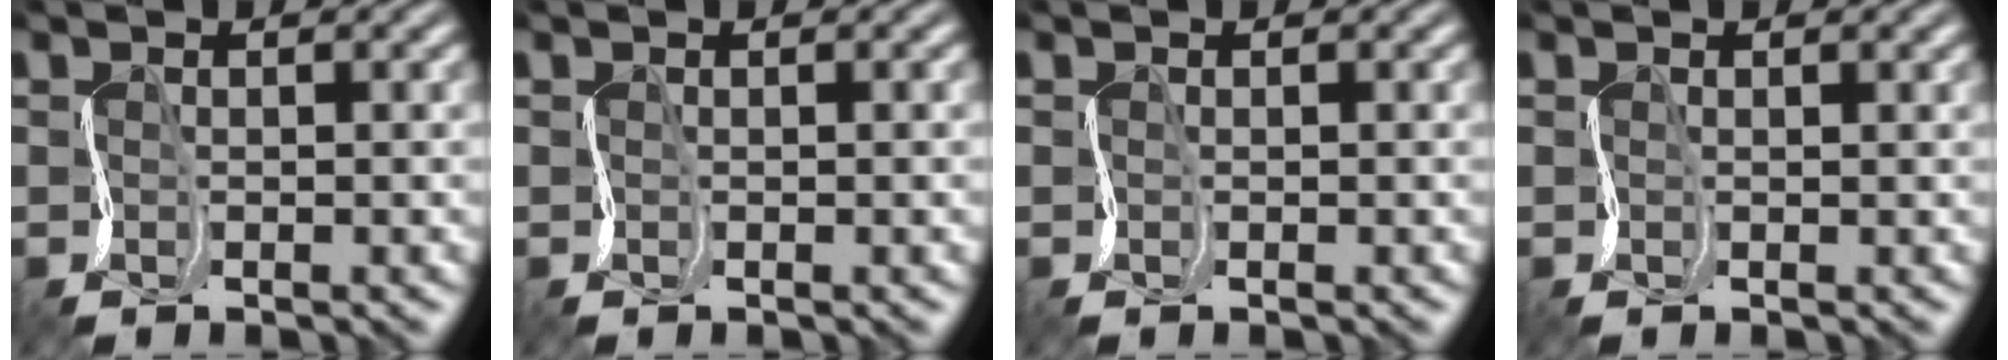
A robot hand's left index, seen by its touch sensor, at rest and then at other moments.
{"total": 0.9, "force": [0.1, 0.4, 0.8], "torque": [-0.008, 0.002, 0.000]}
{"total": 0.0}
{"total": 0.6, "force": [0.6, 0.1, 0.0], "torque": [-0.002, 0.003, 0.005]}